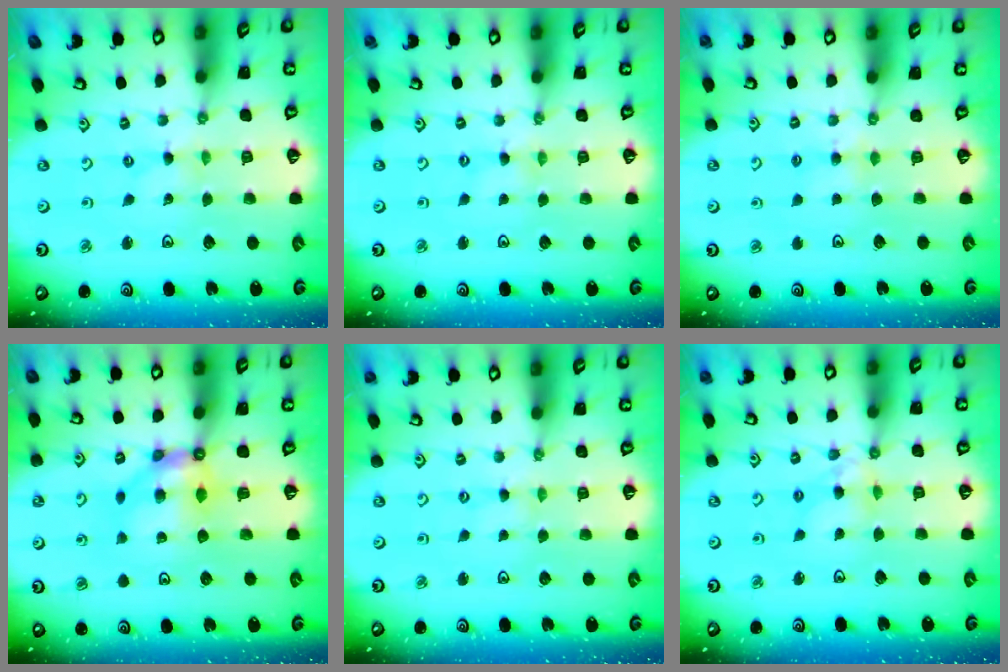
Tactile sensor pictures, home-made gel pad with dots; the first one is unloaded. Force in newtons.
{"total": 0.0}
{"total": 4.8, "press": 4.8, "slide": 0.4}
{"total": 7.0, "press": 7.0, "slide": 0.6}
{"total": 0.0}
{"total": 6.4, "press": 6.4, "slide": 0.5}